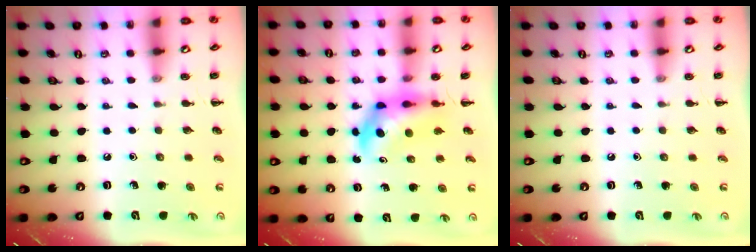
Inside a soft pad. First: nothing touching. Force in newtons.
{"total": 5.7, "press": 5.5, "slide": 1.4}
{"total": 0.0}